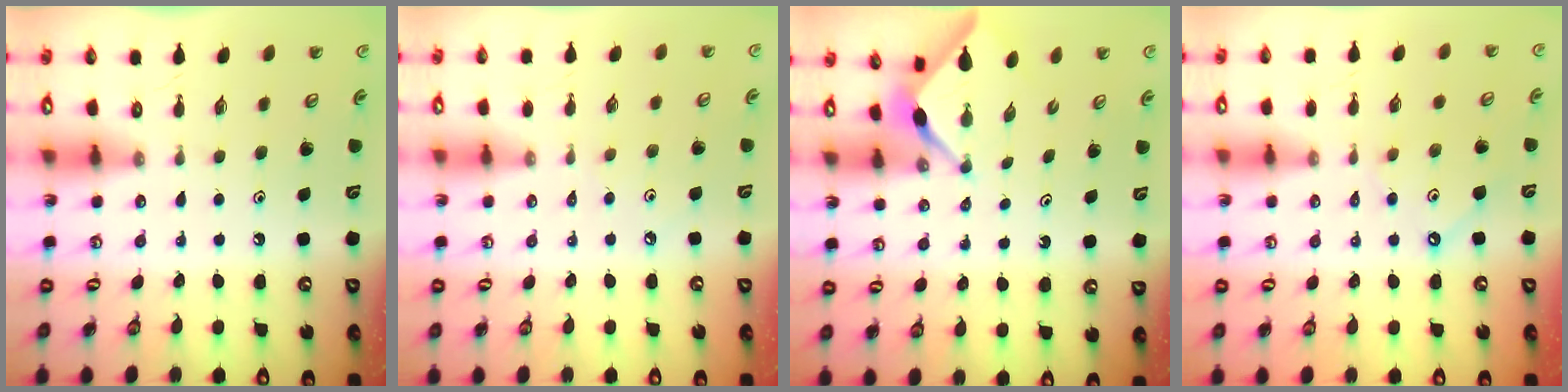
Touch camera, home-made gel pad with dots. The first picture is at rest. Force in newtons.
{"total": 2.4, "press": 2.3, "slide": 0.5}
{"total": 3.0, "press": 3.0, "slide": 0.4}
{"total": 2.8, "press": 2.8, "slide": 0.5}